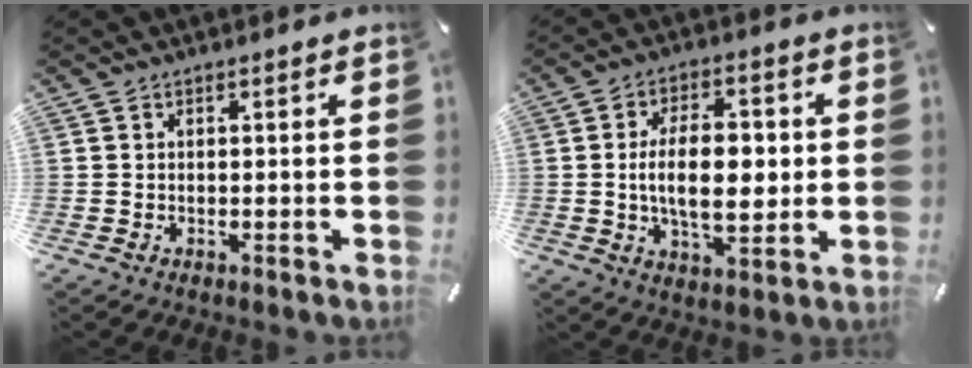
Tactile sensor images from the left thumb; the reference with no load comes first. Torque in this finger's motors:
{"motor_torque": [0.21, 1.40, 1.81, -0.15, 0.49]}